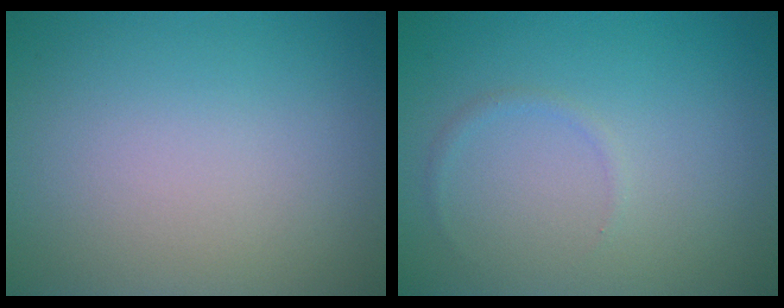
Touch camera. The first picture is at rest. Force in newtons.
{"total": 0.6, "press": 0.6, "slide": 0.0}